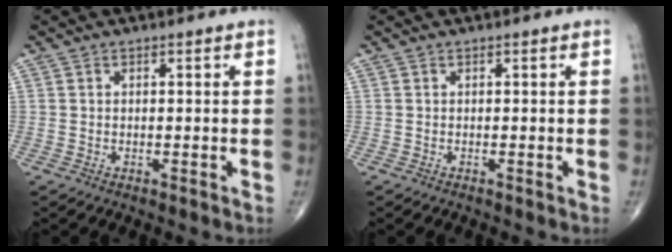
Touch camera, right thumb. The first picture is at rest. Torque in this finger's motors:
{"motor_torque": [-0.37, 0.13, 0.09, 0.21, 0.00]}